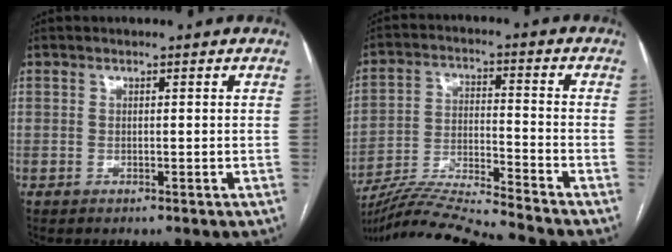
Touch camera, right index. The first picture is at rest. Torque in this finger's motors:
{"motor_torque": [-0.32, -0.94, 0.02, 0.05]}